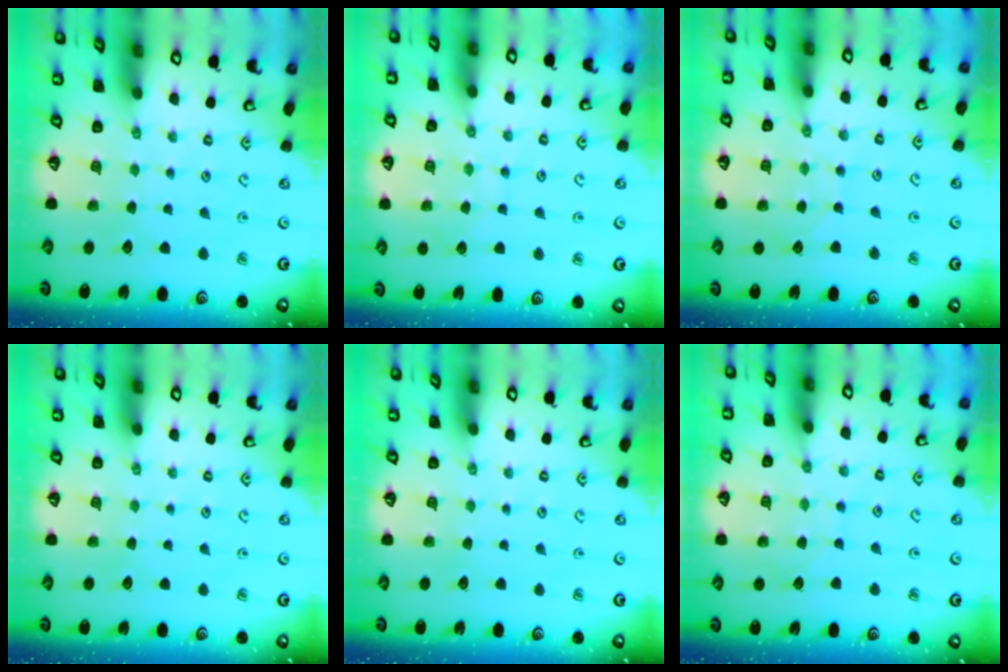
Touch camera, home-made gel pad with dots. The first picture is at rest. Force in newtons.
{"total": 6.4, "press": 6.3, "slide": 0.6}
{"total": 5.7, "press": 5.6, "slide": 0.4}
{"total": 0.0}
{"total": 0.0}
{"total": 6.1, "press": 6.1, "slide": 0.4}